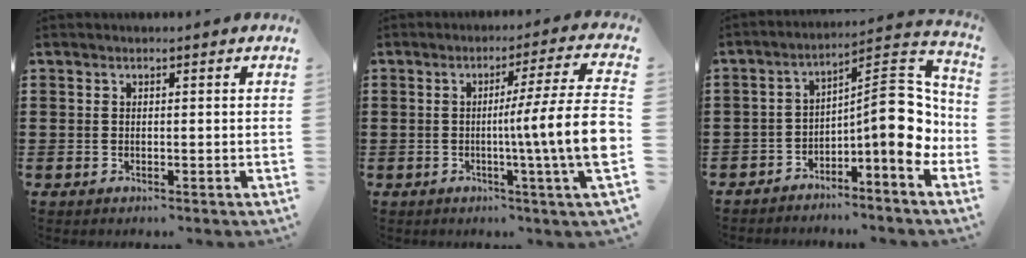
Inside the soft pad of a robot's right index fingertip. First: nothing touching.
{"total": 11.5, "force": [-1.1, -0.6, 11.5], "torque": [-0.179, -0.021, -0.029]}
{"total": 12.7, "force": [-2.3, 4.1, 11.8], "torque": [-0.151, -0.017, -0.045]}